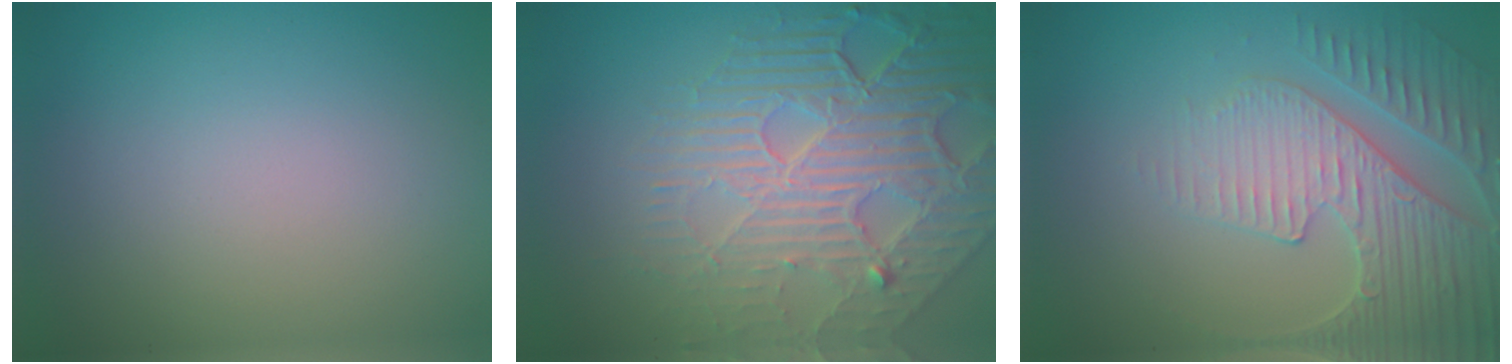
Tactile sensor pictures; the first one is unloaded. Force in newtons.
{"total": 8.5, "press": 5.8, "slide": 6.2}
{"total": 4.7, "press": 4.4, "slide": 1.5}